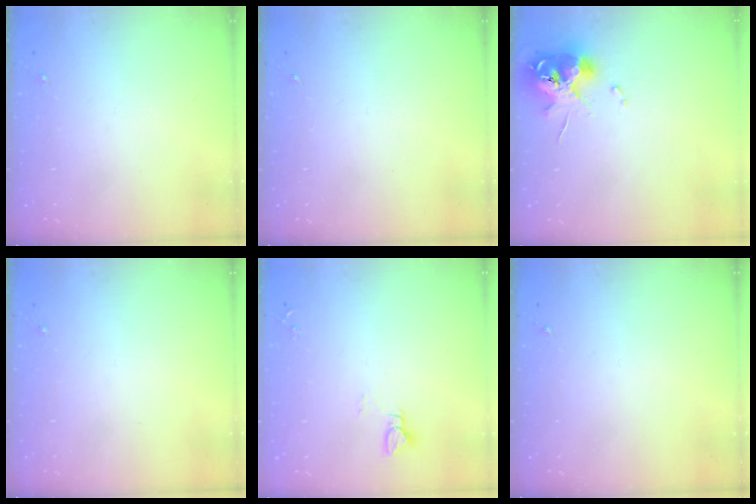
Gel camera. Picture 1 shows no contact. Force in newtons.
{"total": 0.0}
{"total": 11.3, "press": 11.2, "slide": 1.6}
{"total": 0.0}
{"total": 3.0, "press": 3.0, "slide": 0.3}
{"total": 0.0}